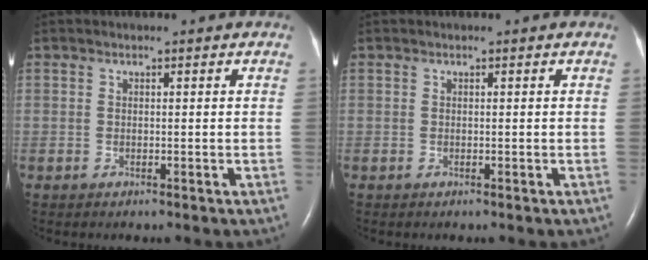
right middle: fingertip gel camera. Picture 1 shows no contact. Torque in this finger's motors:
{"motor_torque": [0.00, 0.00, 0.00, 0.00]}